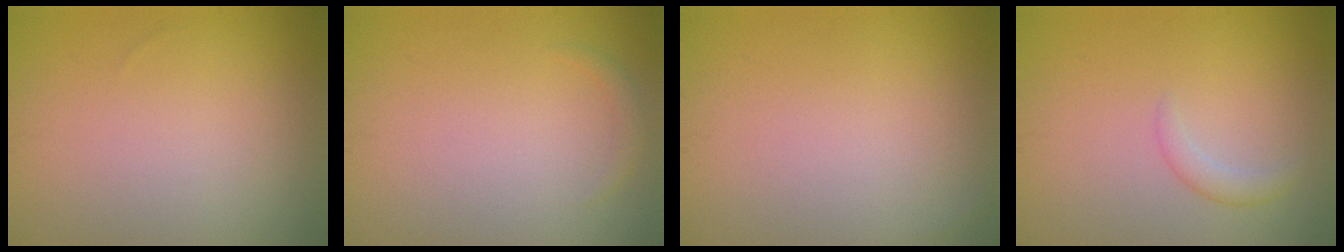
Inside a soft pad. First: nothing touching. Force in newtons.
{"total": 0.8, "press": 0.8, "slide": 0.1}
{"total": 0.0}
{"total": 1.4, "press": 1.3, "slide": 0.1}